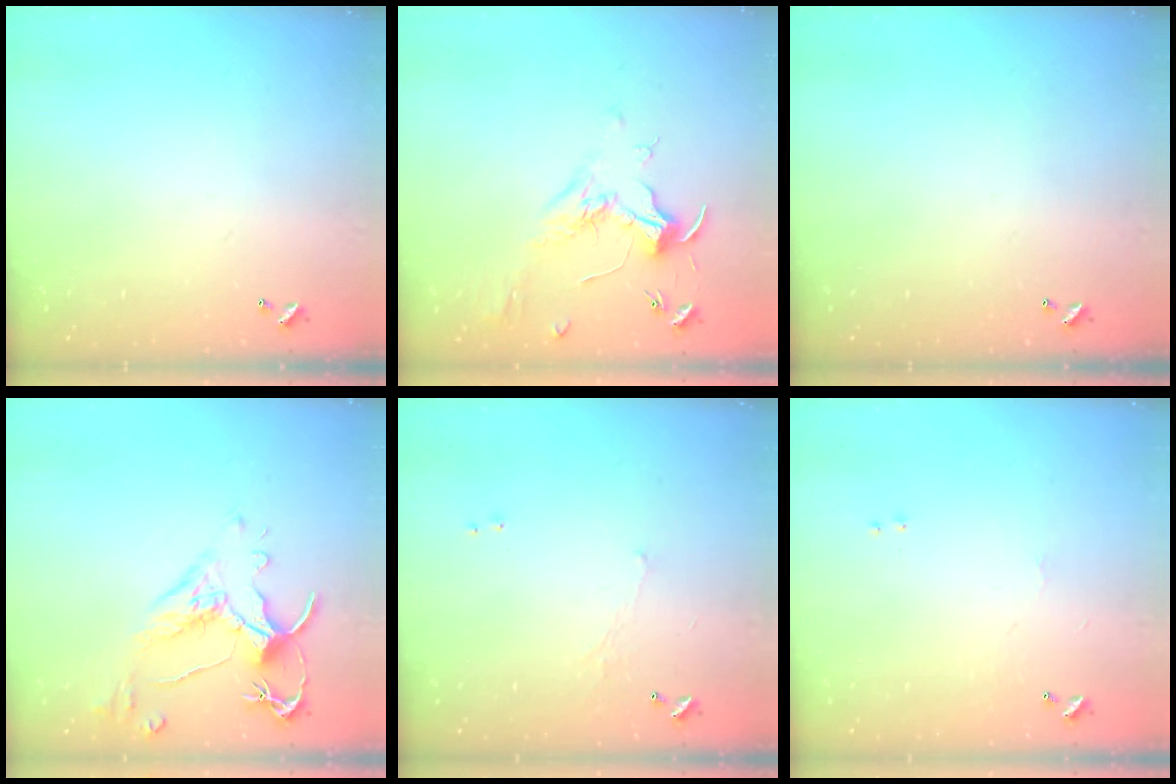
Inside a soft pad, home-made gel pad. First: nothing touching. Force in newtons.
{"total": 1.8, "press": 1.6, "slide": 0.9}
{"total": 0.0}
{"total": 2.5, "press": 2.1, "slide": 1.4}
{"total": 0.6, "press": 0.2, "slide": 0.5}
{"total": 1.8, "press": 1.8, "slide": 0.6}